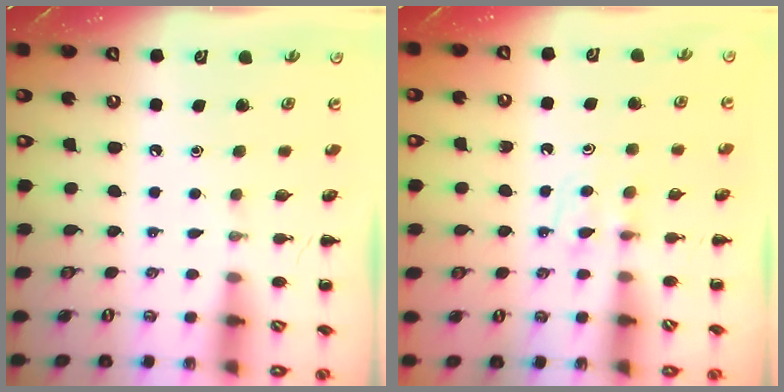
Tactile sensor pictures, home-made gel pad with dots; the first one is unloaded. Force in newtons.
{"total": 3.3, "press": 2.9, "slide": 1.6}